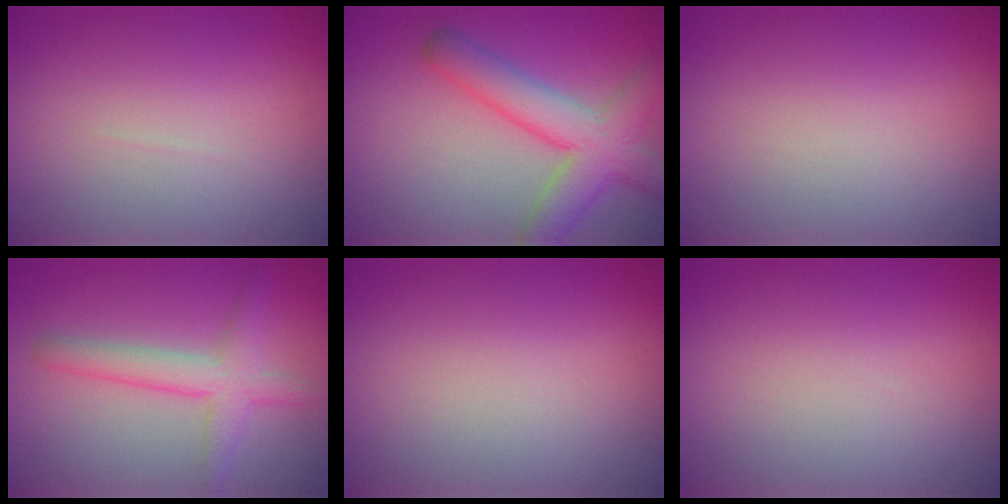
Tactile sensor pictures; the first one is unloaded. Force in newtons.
{"total": 6.5, "press": 6.4, "slide": 0.3}
{"total": 0.0}
{"total": 3.7, "press": 3.7, "slide": 0.1}
{"total": 0.0}
{"total": 0.0}